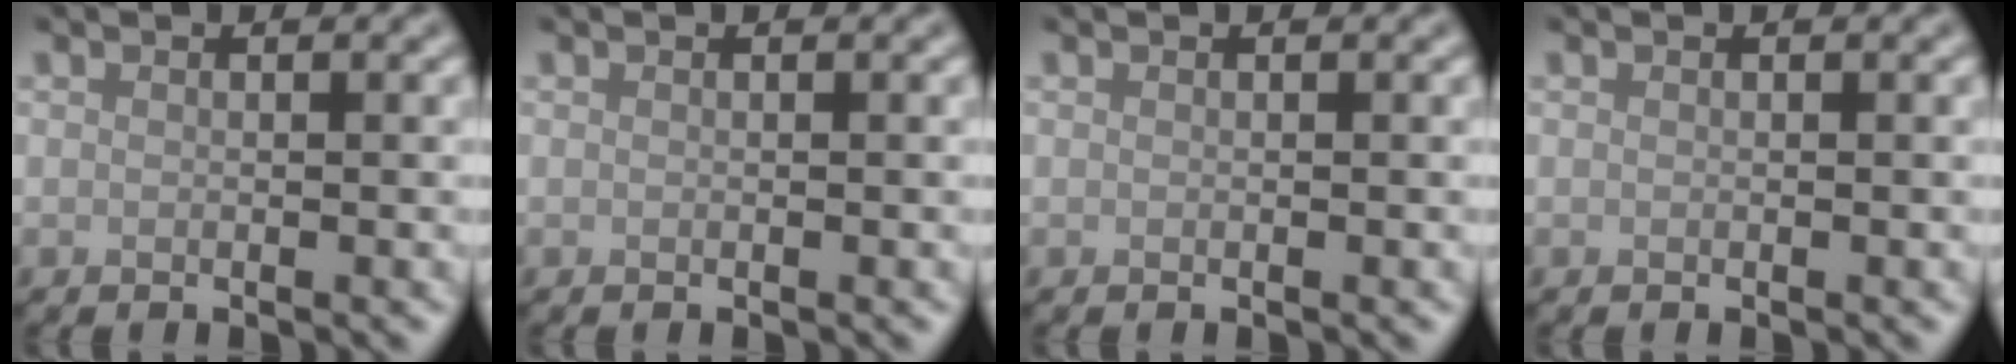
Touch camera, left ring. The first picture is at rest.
{"total": 0.0}
{"total": 0.0}
{"total": 0.0}